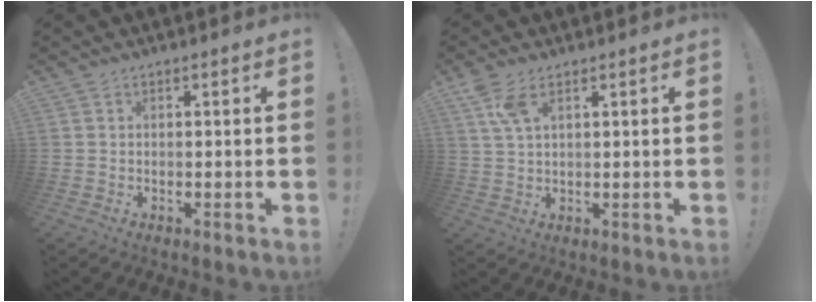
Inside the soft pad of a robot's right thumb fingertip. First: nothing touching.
{"total": 5.9, "force": [3.2, 2.3, 4.4], "torque": [-0.084, -0.007, 0.060]}